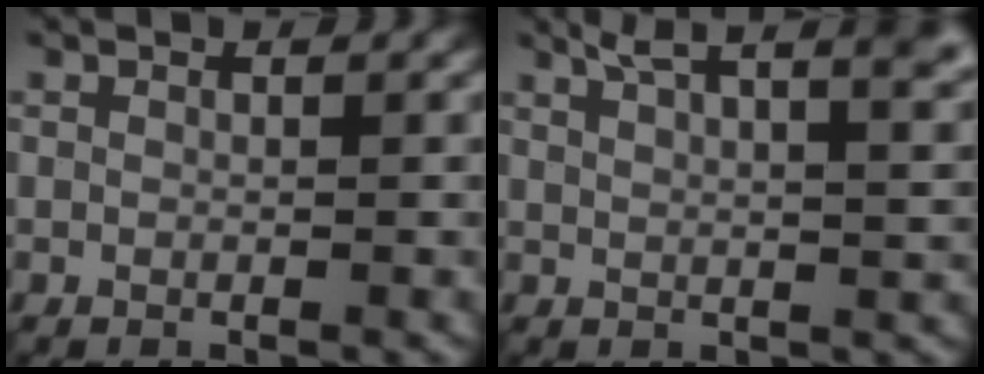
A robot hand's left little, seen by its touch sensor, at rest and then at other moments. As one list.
[{"total": 9.3, "force": [5.7, 3.3, 6.6], "torque": [-0.062, 0.052, 0.053]}]